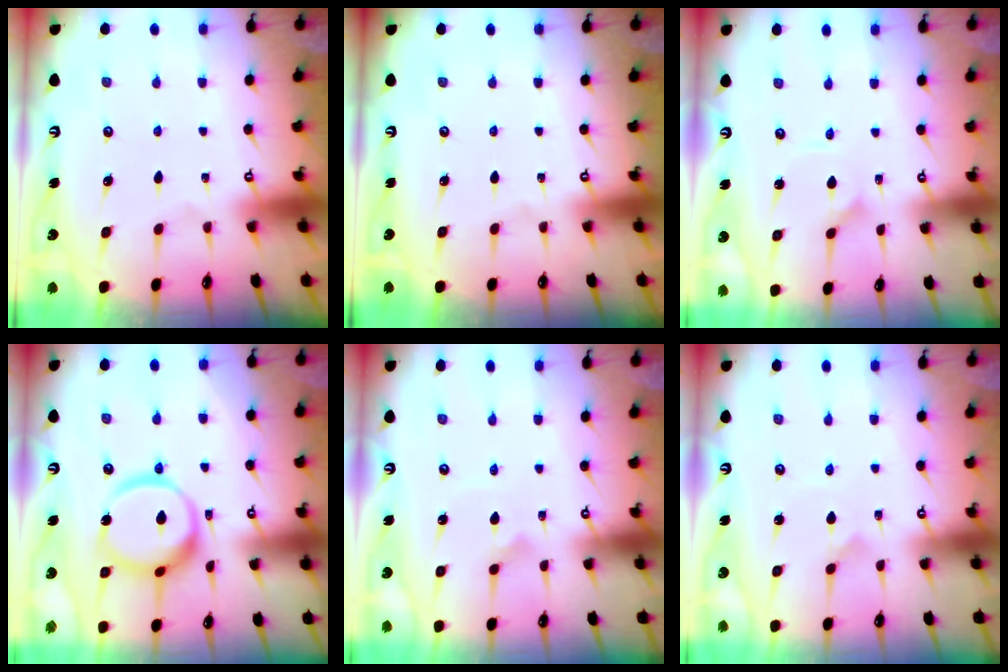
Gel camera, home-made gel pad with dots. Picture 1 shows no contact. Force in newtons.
{"total": 0.0}
{"total": 1.0, "press": 1.0, "slide": 0.2}
{"total": 13.6, "press": 13.6, "slide": 0.9}
{"total": 2.1, "press": 2.1, "slide": 0.1}
{"total": 1.3, "press": 1.3, "slide": 0.2}